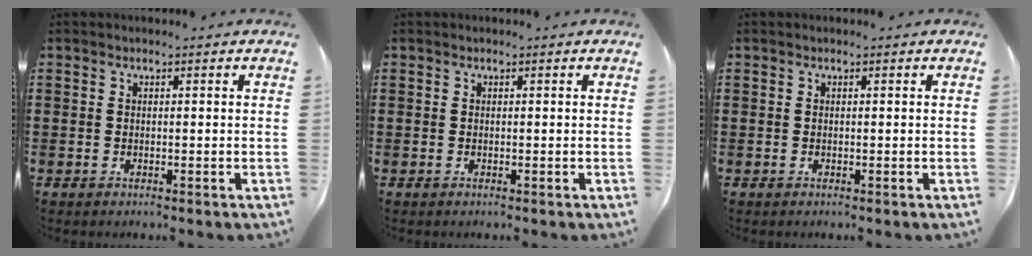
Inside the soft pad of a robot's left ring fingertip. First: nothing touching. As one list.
[{"total": 0.0}, {"total": 0.0}]